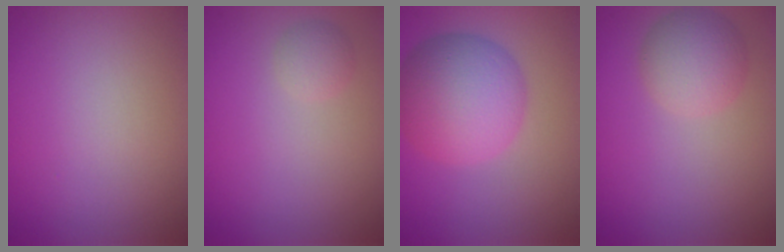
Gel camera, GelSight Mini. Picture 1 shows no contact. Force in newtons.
{"total": 1.3, "press": 1.3, "slide": 0.0}
{"total": 7.8, "press": 7.8, "slide": 0.2}
{"total": 2.8, "press": 2.8, "slide": 0.3}